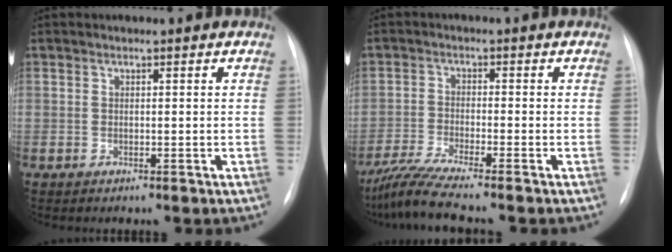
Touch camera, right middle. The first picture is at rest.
{"total": 6.9, "force": [-5.8, -1.4, 3.3], "torque": [-0.065, -0.026, -0.108]}